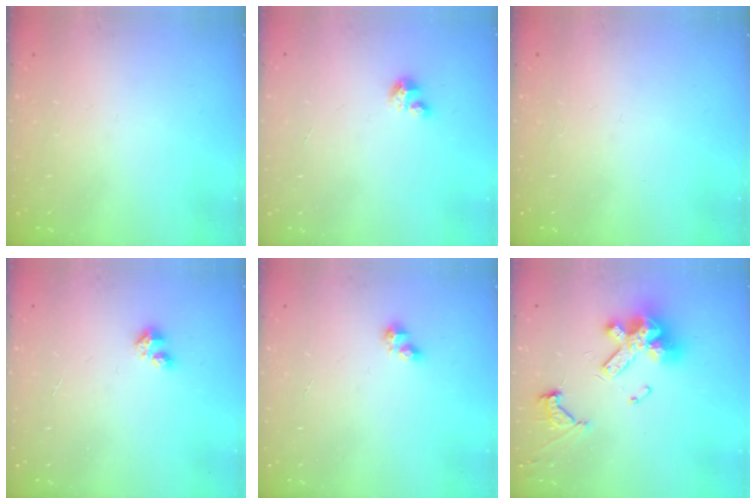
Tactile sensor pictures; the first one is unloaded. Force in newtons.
{"total": 2.3, "press": 2.3, "slide": 0.1}
{"total": 0.0}
{"total": 2.4, "press": 2.4, "slide": 0.3}
{"total": 3.6, "press": 3.6, "slide": 0.5}
{"total": 14.5, "press": 14.4, "slide": 1.4}